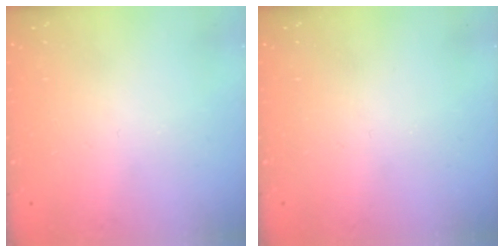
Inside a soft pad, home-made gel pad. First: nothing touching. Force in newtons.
{"total": 0.0}